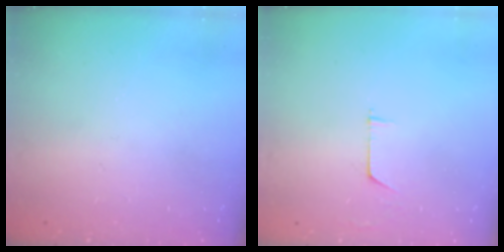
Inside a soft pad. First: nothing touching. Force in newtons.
{"total": 3.2, "press": 3.2, "slide": 0.3}